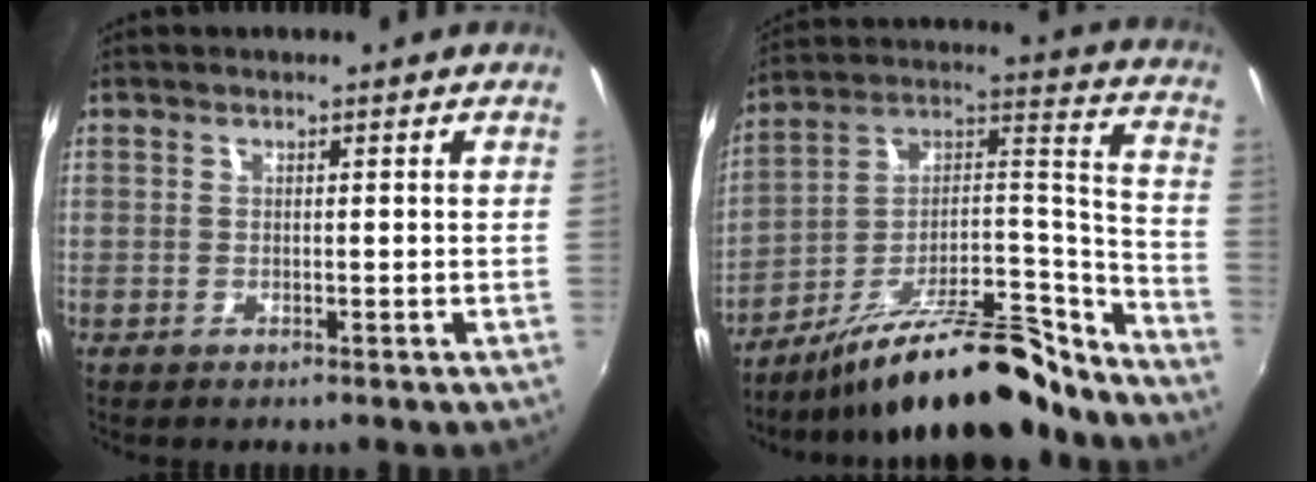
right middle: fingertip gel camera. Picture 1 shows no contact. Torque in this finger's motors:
{"motor_torque": [1.35, -0.79, 0.38, 0.21]}